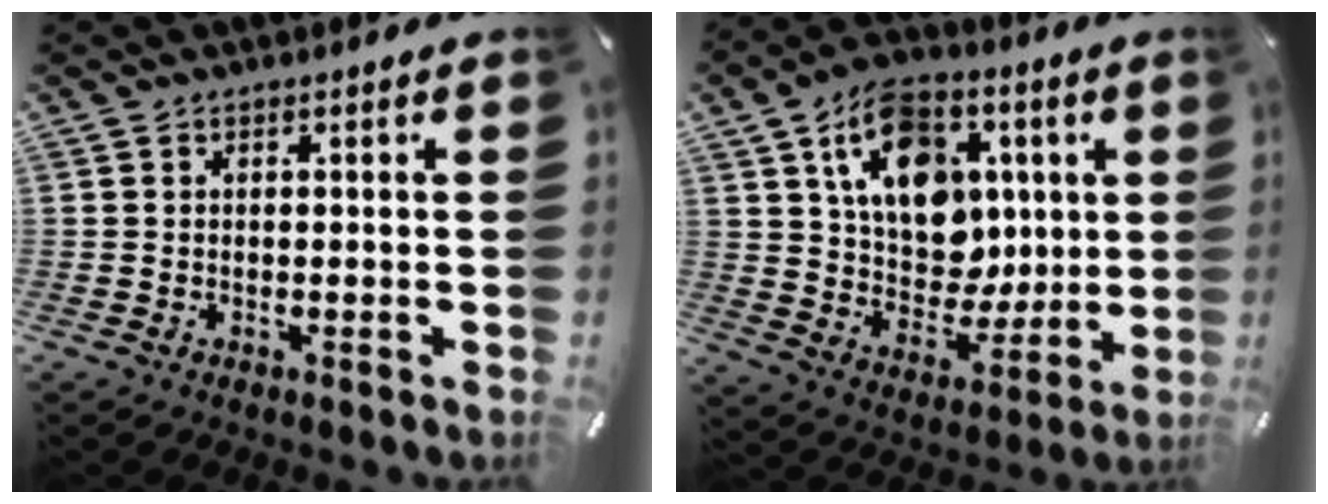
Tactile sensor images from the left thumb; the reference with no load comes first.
{"total": 16.7, "force": [5.6, 12.9, 9.1], "torque": [-0.141, -0.016, 0.111]}